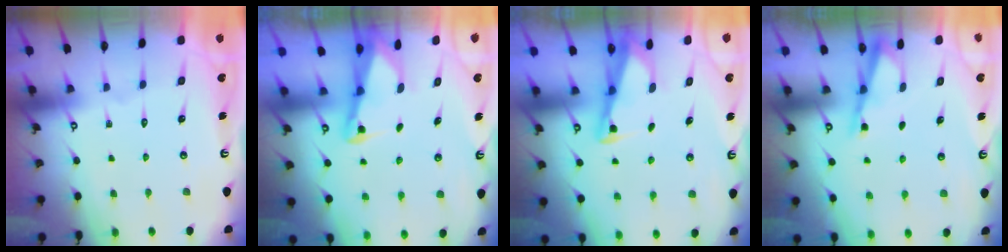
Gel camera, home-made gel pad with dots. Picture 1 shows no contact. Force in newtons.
{"total": 2.7, "press": 2.6, "slide": 0.7}
{"total": 2.7, "press": 2.7, "slide": 0.4}
{"total": 2.5, "press": 2.4, "slide": 0.3}